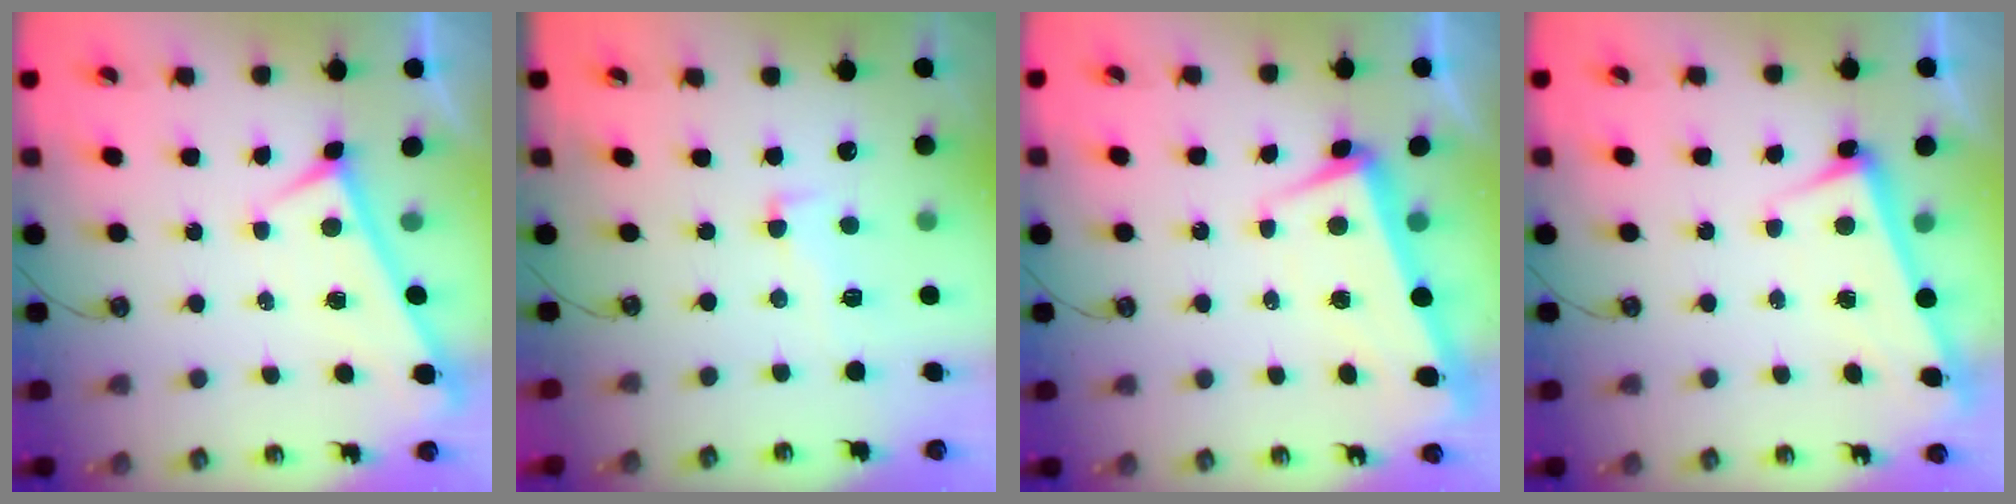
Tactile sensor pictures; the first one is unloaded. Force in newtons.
{"total": 2.5, "press": 2.0, "slide": 1.4}
{"total": 2.2, "press": 0.7, "slide": 2.1}
{"total": 2.7, "press": 2.6, "slide": 0.7}